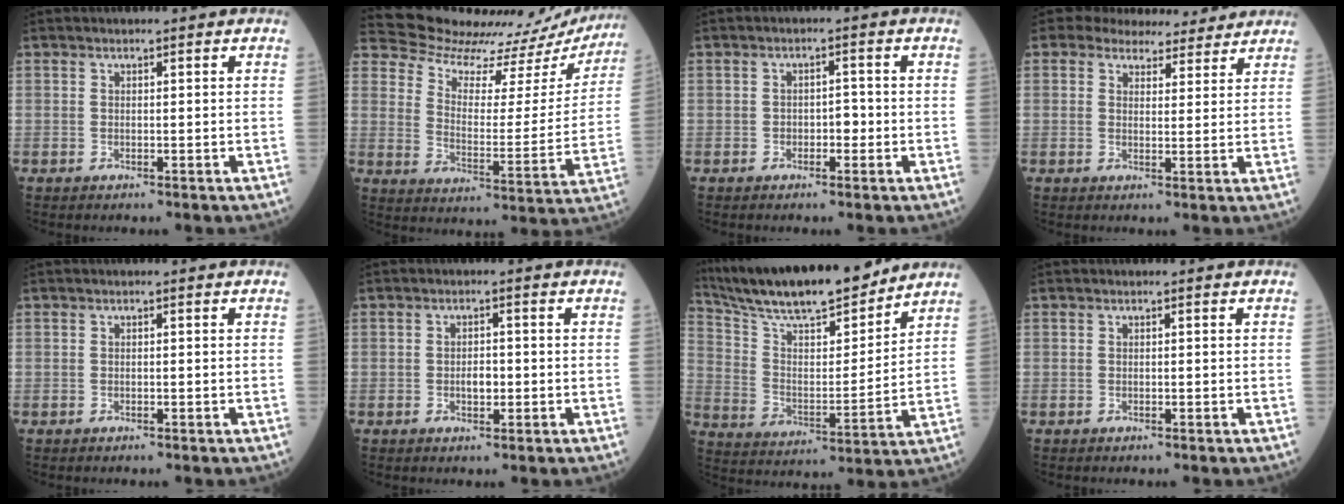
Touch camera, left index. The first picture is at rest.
{"total": 22.3, "force": [21.8, 4.1, 2.8], "torque": [-0.038, -0.081, 0.267]}
{"total": 1.9, "force": [-0.8, 1.0, 1.3], "torque": [-0.011, 0.003, -0.016]}
{"total": 8.8, "force": [8.0, 3.2, 1.6], "torque": [-0.008, 0.005, 0.090]}
{"total": 0.0}
{"total": 2.1, "force": [-0.7, 1.0, 1.7], "torque": [-0.027, 0.000, -0.012]}
{"total": 18.3, "force": [16.4, 2.2, 7.9], "torque": [-0.151, -0.001, 0.280]}
{"total": 0.0}